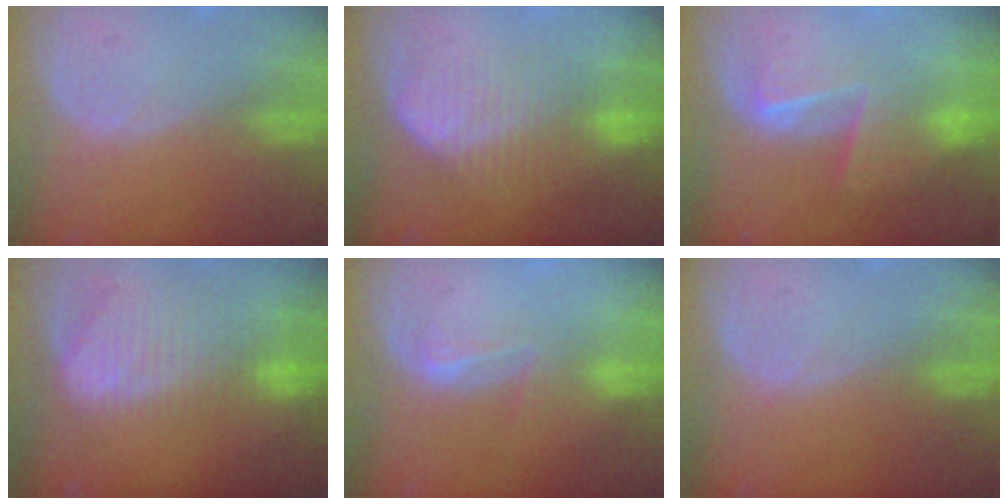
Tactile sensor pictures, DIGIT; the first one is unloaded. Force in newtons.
{"total": 6.7, "press": 6.5, "slide": 1.4}
{"total": 7.1, "press": 6.1, "slide": 3.5}
{"total": 9.4, "press": 8.2, "slide": 4.6}
{"total": 2.7, "press": 2.3, "slide": 1.5}
{"total": 0.0}